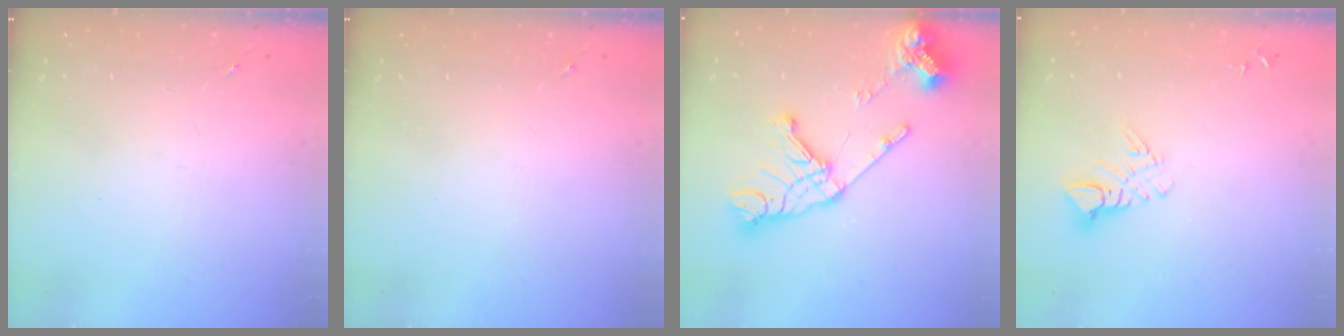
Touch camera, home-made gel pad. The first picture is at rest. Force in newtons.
{"total": 0.0}
{"total": 19.2, "press": 19.1, "slide": 2.3}
{"total": 7.5, "press": 7.5, "slide": 0.7}